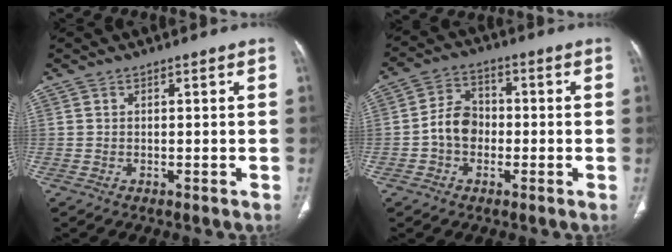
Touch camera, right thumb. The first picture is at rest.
{"total": 6.8, "force": [-1.3, 5.3, 4.0], "torque": [-0.053, 0.023, -0.036]}